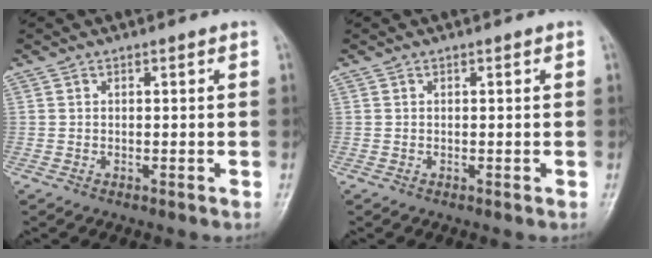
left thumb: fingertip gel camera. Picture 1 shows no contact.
{"total": 0.0}